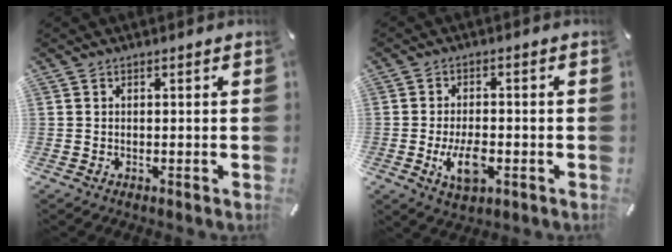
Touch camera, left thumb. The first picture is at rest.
{"total": 7.4, "force": [-2.3, 3.8, 5.9], "torque": [-0.127, 0.003, -0.040]}